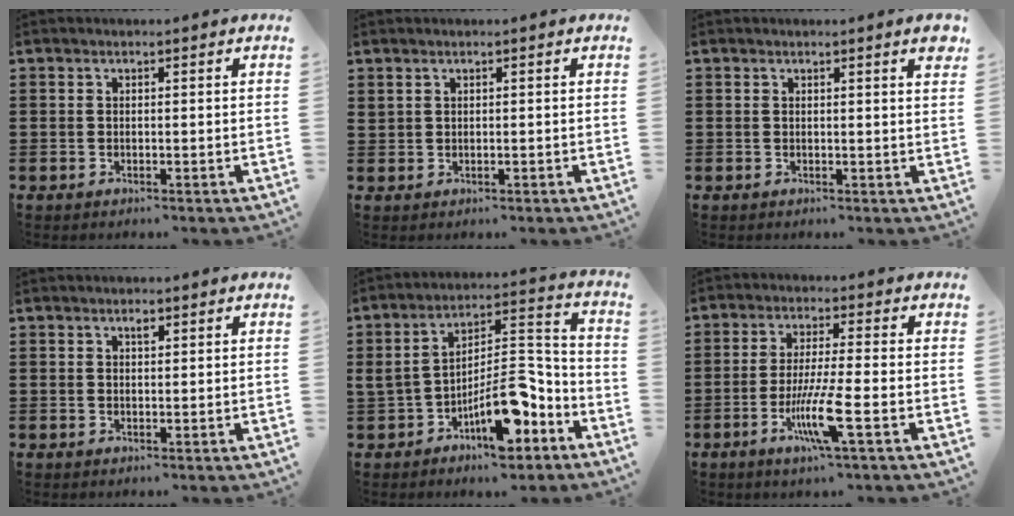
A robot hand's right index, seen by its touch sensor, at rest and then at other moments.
{"total": 0.5, "force": [0.3, 0.2, 0.3], "torque": [-0.007, 0.002, 0.007]}
{"total": 1.7, "force": [1.0, -0.1, 1.3], "torque": [-0.020, -0.002, 0.016]}
{"total": 1.0, "force": [0.6, 0.4, 0.7], "torque": [-0.015, 0.003, 0.010]}
{"total": 12.2, "force": [-7.3, 5.0, 8.4], "torque": [-0.122, 0.022, -0.135]}
{"total": 8.3, "force": [-3.3, 0.4, 7.6], "torque": [-0.151, -0.017, -0.062]}